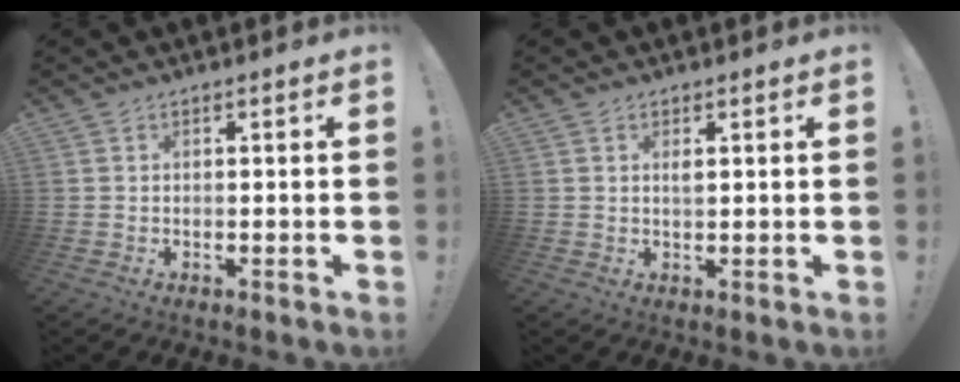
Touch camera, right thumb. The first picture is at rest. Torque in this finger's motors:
{"motor_torque": [-0.09, 0.49, 0.15, -0.06, 0.00]}